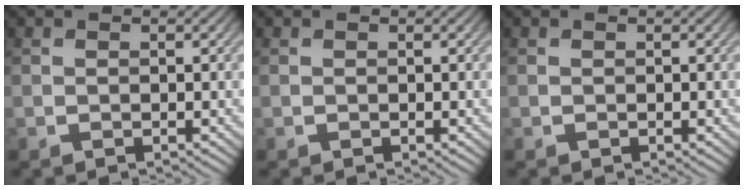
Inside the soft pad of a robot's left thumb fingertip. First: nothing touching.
{"total": 0.0}
{"total": 0.0}